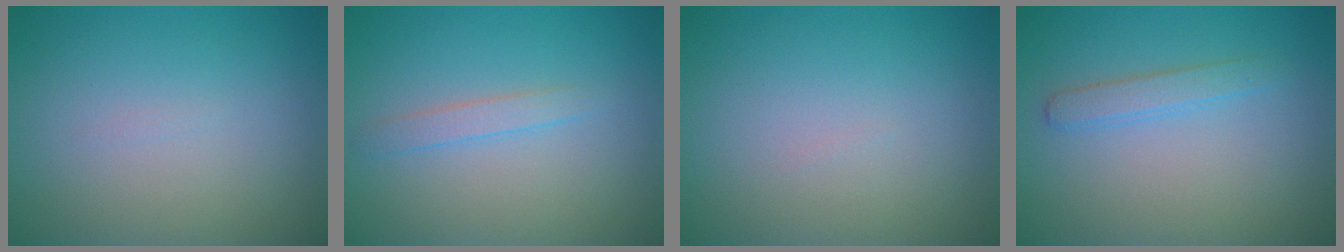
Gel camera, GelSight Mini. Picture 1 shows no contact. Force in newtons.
{"total": 1.4, "press": 1.4, "slide": 0.1}
{"total": 0.0}
{"total": 1.7, "press": 1.7, "slide": 0.1}